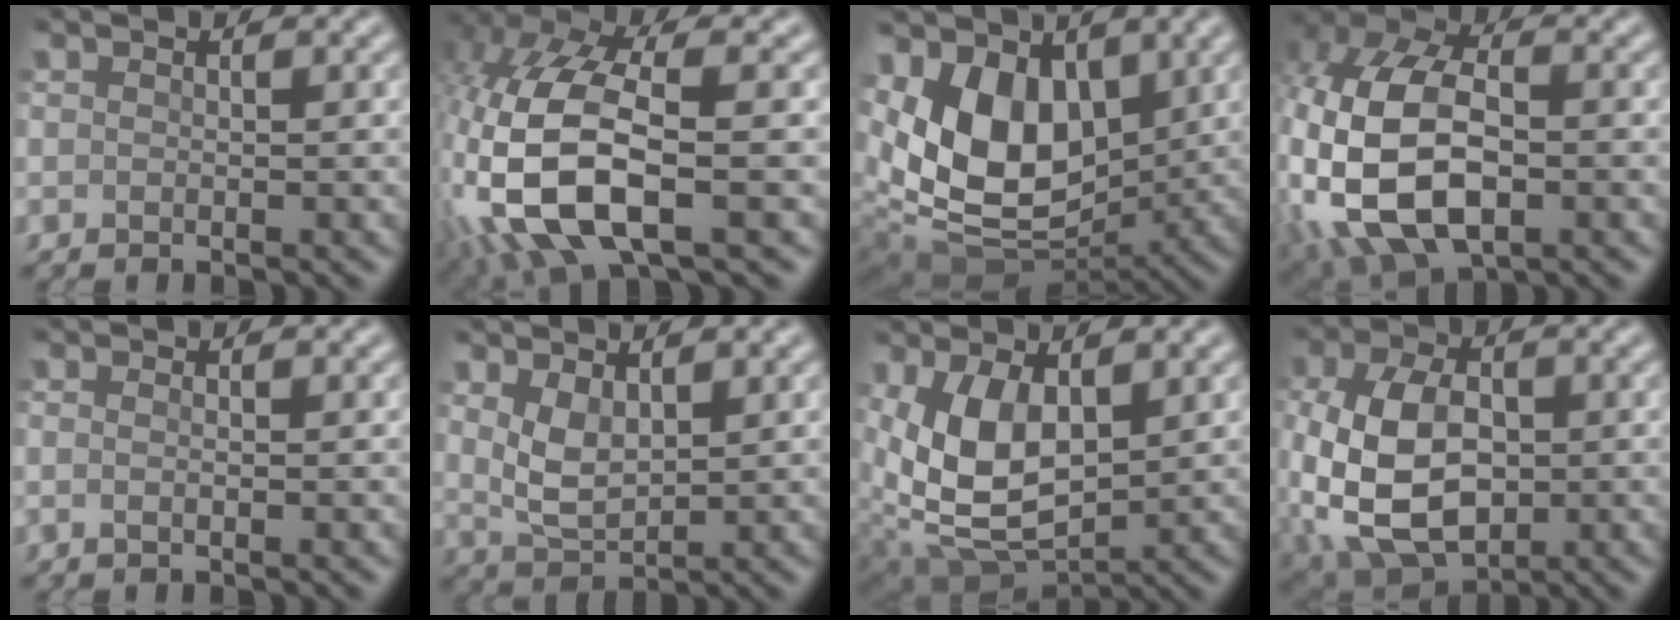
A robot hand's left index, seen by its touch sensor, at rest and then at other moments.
{"total": 12.5, "force": [-2.9, 5.3, 11.0], "torque": [-0.272, -0.003, -0.057]}
{"total": 11.8, "force": [1.9, 7.6, 8.9], "torque": [-0.173, -0.018, 0.033]}
{"total": 13.4, "force": [-1.6, 8.8, 9.9], "torque": [-0.230, -0.021, -0.018]}
{"total": 1.3, "force": [0.1, 0.6, 1.1], "torque": [-0.011, -0.002, -0.008]}
{"total": 3.2, "force": [1.5, 1.7, 2.2], "torque": [-0.056, 0.002, 0.038]}
{"total": 8.0, "force": [1.9, 4.4, 6.3], "torque": [-0.141, -0.005, 0.038]}
{"total": 10.6, "force": [-1.1, 6.9, 8.0], "torque": [-0.187, -0.011, -0.016]}